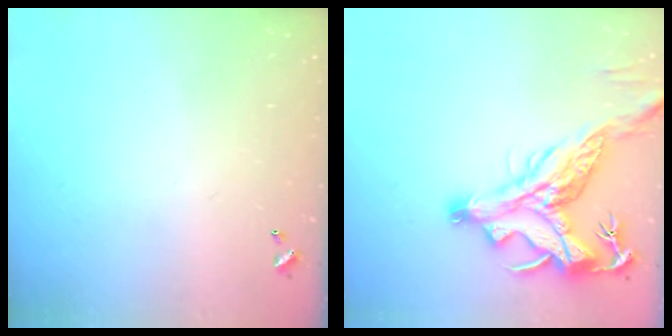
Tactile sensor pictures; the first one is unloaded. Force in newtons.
{"total": 4.7, "press": 4.5, "slide": 1.2}